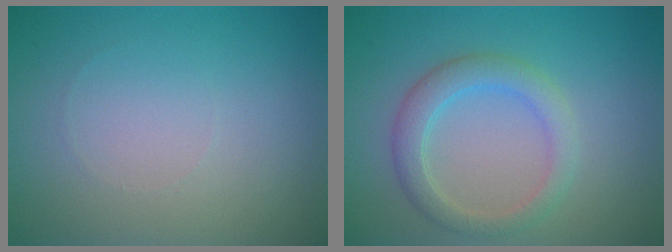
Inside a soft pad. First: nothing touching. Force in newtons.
{"total": 3.1, "press": 3.1, "slide": 0.1}